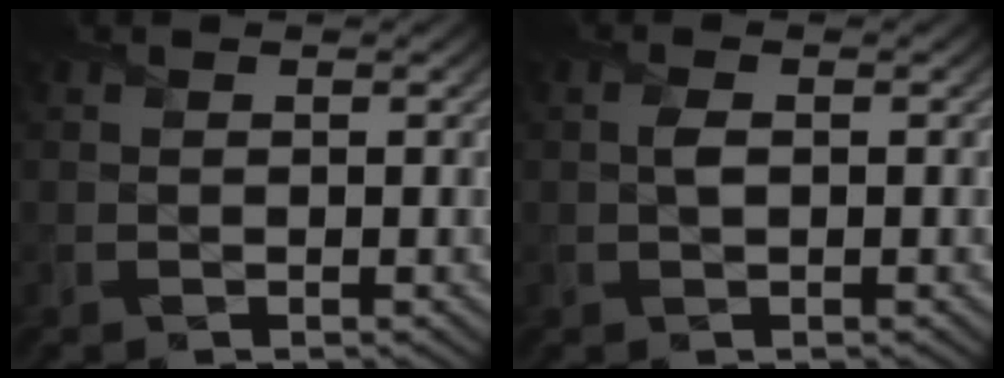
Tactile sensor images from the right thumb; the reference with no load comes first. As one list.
[{"total": 1.2, "force": [0.0, 0.6, 1.0], "torque": [-0.023, 0.002, 0.000]}]